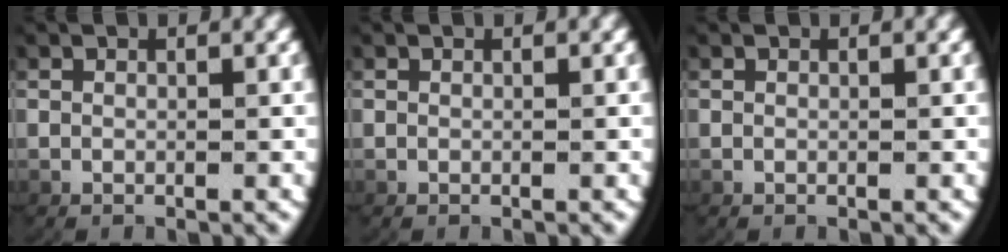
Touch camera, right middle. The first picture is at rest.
{"total": 0.0}
{"total": 0.0}